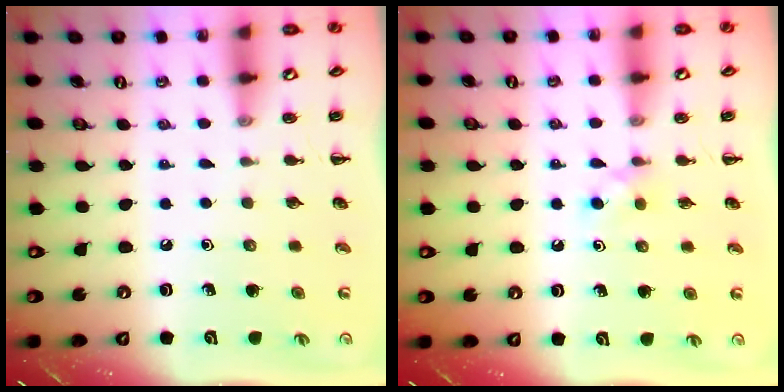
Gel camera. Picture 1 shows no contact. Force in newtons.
{"total": 2.9, "press": 2.7, "slide": 1.1}